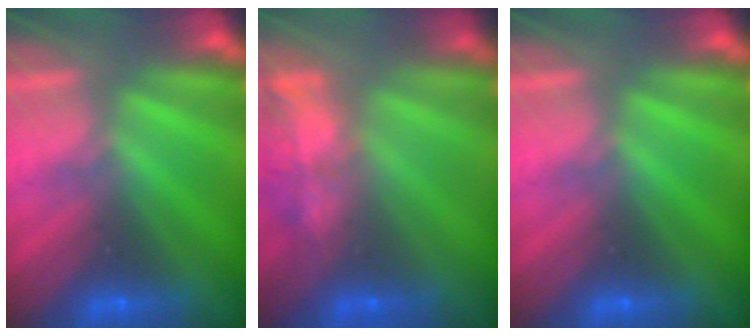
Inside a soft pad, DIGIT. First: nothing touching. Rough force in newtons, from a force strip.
{"total": 7.0}
{"total": 0.0}